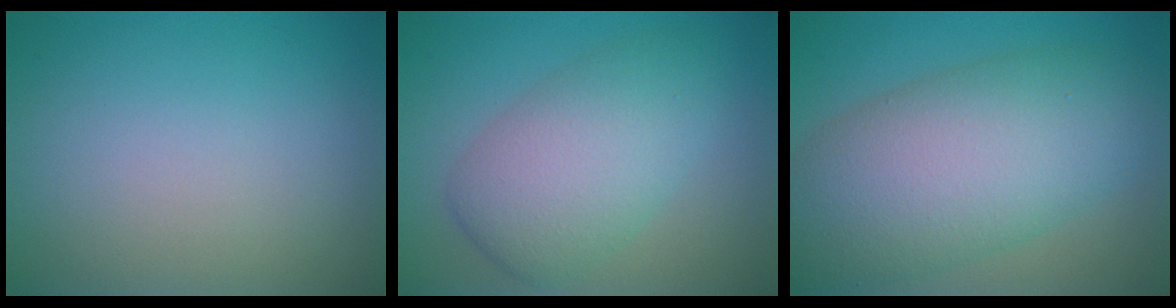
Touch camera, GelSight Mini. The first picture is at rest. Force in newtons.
{"total": 6.4, "press": 6.4, "slide": 0.4}
{"total": 10.7, "press": 10.6, "slide": 0.6}